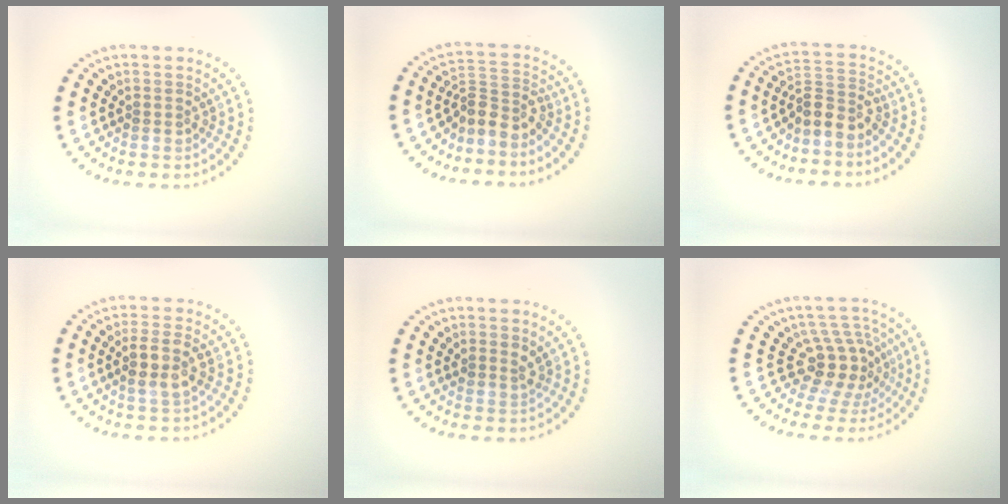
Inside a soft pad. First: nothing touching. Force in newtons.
{"total": 2.8, "press": 2.0, "slide": 1.9}
{"total": 2.7, "press": 2.3, "slide": 1.5}
{"total": 2.7, "press": 2.5, "slide": 1.0}
{"total": 1.3, "press": 1.1, "slide": 0.7}
{"total": 4.0, "press": 3.1, "slide": 2.5}